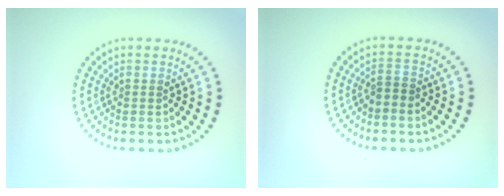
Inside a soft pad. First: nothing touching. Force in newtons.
{"total": 0.9, "press": 0.6, "slide": 0.6}